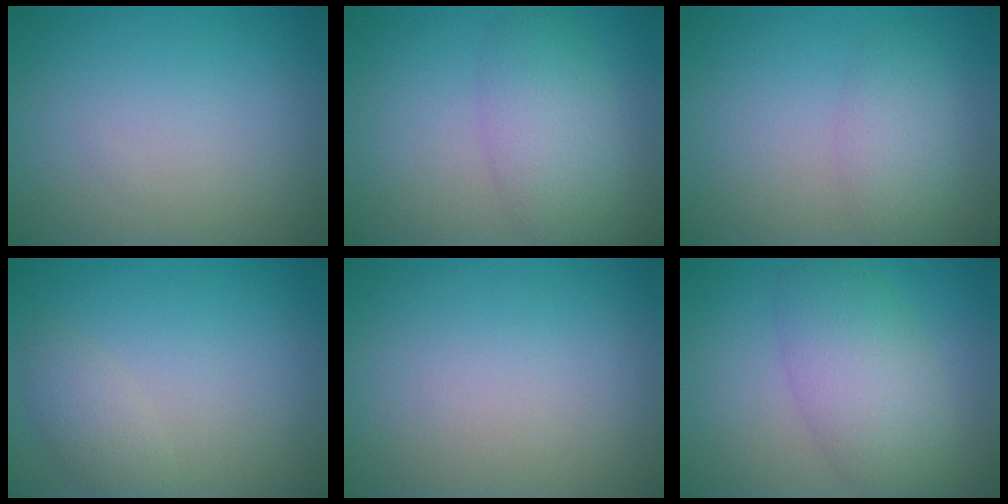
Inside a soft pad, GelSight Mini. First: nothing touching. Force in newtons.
{"total": 4.6, "press": 4.6, "slide": 0.2}
{"total": 1.8, "press": 1.8, "slide": 0.2}
{"total": 1.9, "press": 1.9, "slide": 0.2}
{"total": 0.0}
{"total": 5.6, "press": 5.6, "slide": 0.1}